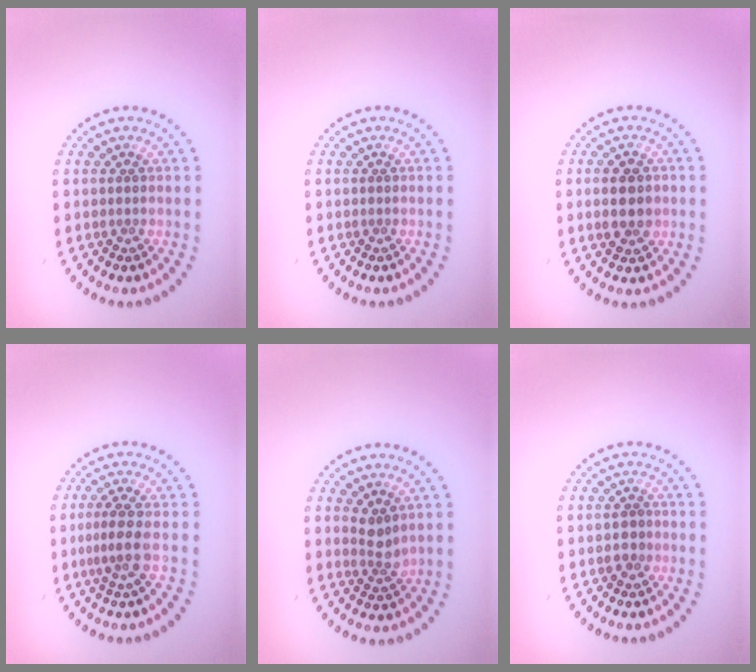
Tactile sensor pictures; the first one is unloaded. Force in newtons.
{"total": 0.0}
{"total": 3.3, "press": 3.3, "slide": 0.1}
{"total": 2.1, "press": 1.5, "slide": 1.6}
{"total": 1.9, "press": 1.4, "slide": 1.4}
{"total": 1.1, "press": 1.0, "slide": 0.4}